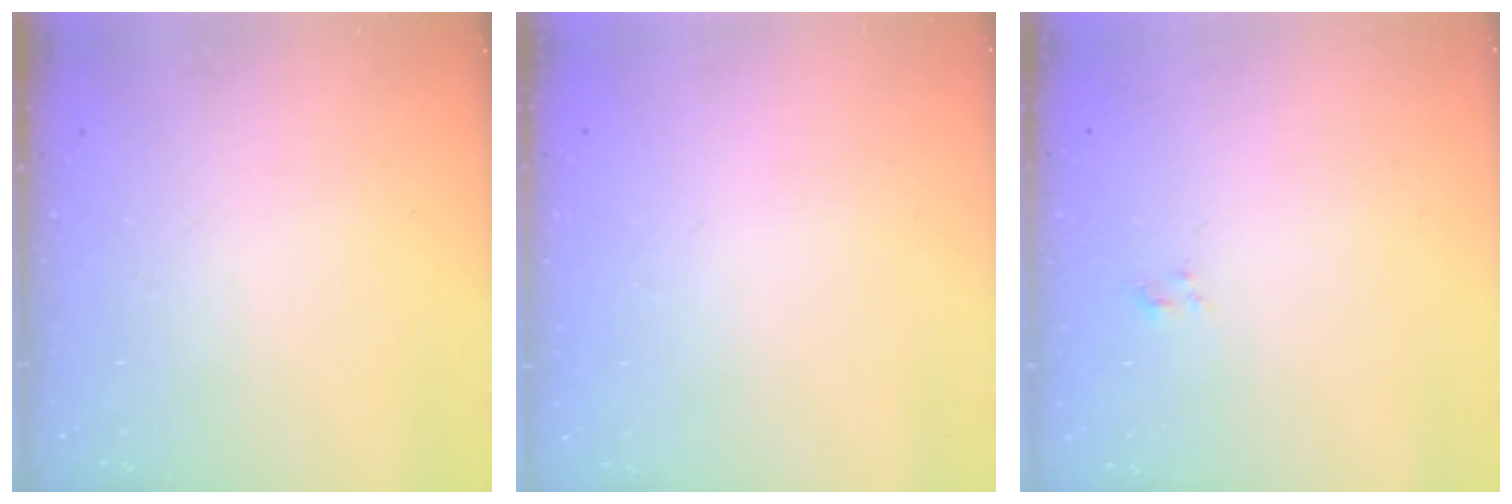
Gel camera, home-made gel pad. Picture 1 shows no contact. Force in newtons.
{"total": 1.7, "press": 1.7, "slide": 0.2}
{"total": 1.2, "press": 1.0, "slide": 0.7}